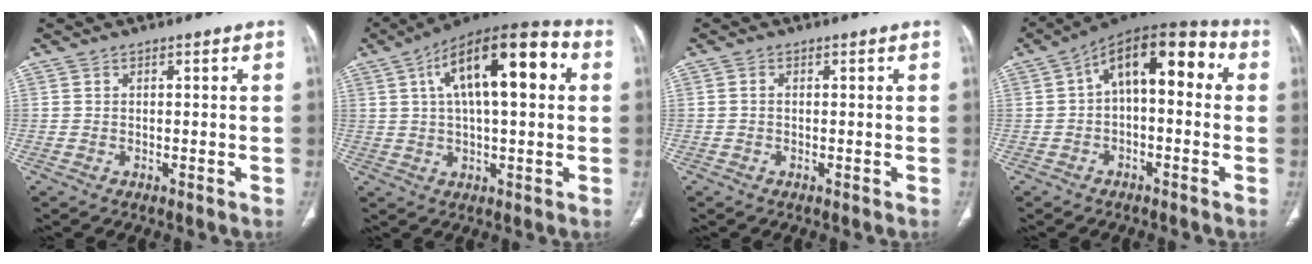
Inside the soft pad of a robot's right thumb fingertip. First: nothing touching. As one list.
[{"total": 19.2, "force": [5.1, 7.3, 17.0], "torque": [-0.256, 0.022, 0.070]}, {"total": 0.6, "force": [-0.1, 0.4, 0.4], "torque": [-0.007, 0.001, -0.006]}, {"total": 14.3, "force": [2.1, 7.1, 12.2], "torque": [-0.151, 0.047, 0.022]}]